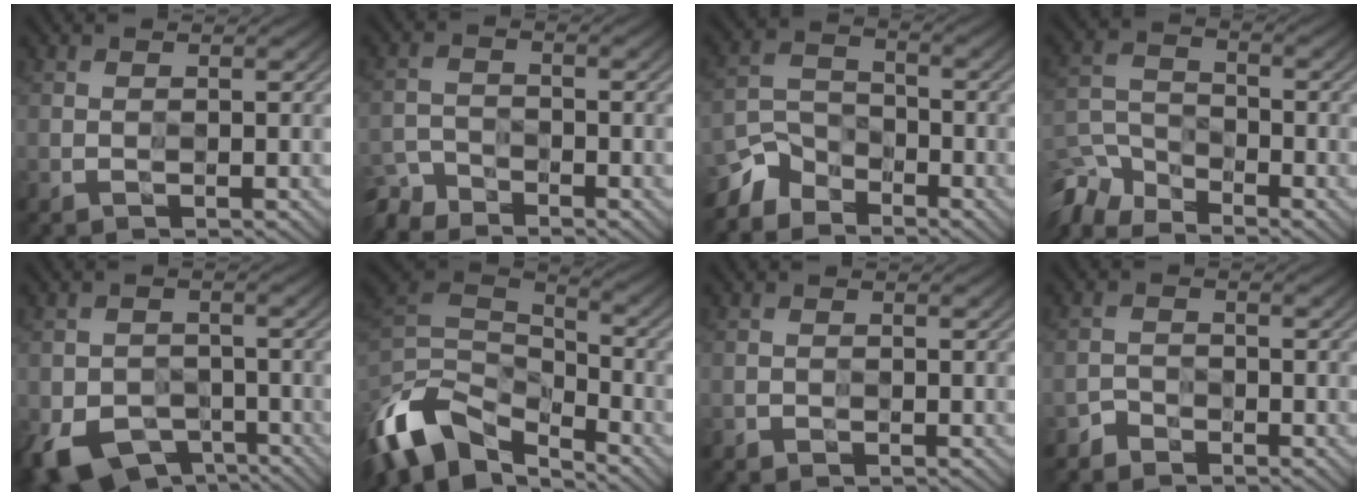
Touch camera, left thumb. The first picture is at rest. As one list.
[{"total": 4.6, "force": [-4.3, 1.5, 0.5], "torque": [-0.010, -0.009, -0.091]}, {"total": 5.3, "force": [-4.6, 2.6, -0.1], "torque": [0.004, -0.002, -0.104]}, {"total": 8.1, "force": [-7.1, 3.2, 2.2], "torque": [-0.058, -0.010, -0.148]}, {"total": 5.3, "force": [-3.3, 4.0, 1.2], "torque": [-0.029, -0.016, -0.054]}, {"total": 11.2, "force": [-6.6, 6.7, 6.2], "torque": [-0.164, 0.001, -0.125]}, {"total": 1.0, "force": [-0.8, 0.3, -0.5], "torque": [0.012, -0.003, -0.012]}, {"total": 2.4, "force": [-2.0, 0.7, -1.1], "torque": [0.025, -0.001, -0.042]}]